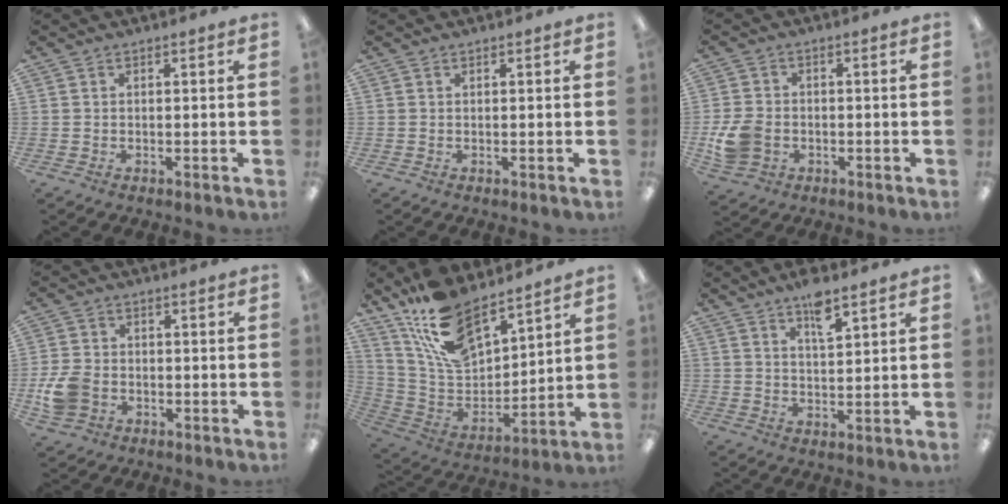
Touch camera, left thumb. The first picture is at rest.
{"total": 0.0}
{"total": 7.8, "force": [-2.3, 6.2, 4.1], "torque": [-0.082, 0.010, -0.040]}
{"total": 7.7, "force": [-2.7, 5.8, 4.2], "torque": [-0.082, 0.010, -0.048]}
{"total": 17.1, "force": [13.0, 7.4, 8.2], "torque": [-0.173, -0.071, 0.242]}
{"total": 6.3, "force": [4.5, 1.7, 4.1], "torque": [-0.060, -0.023, 0.072]}